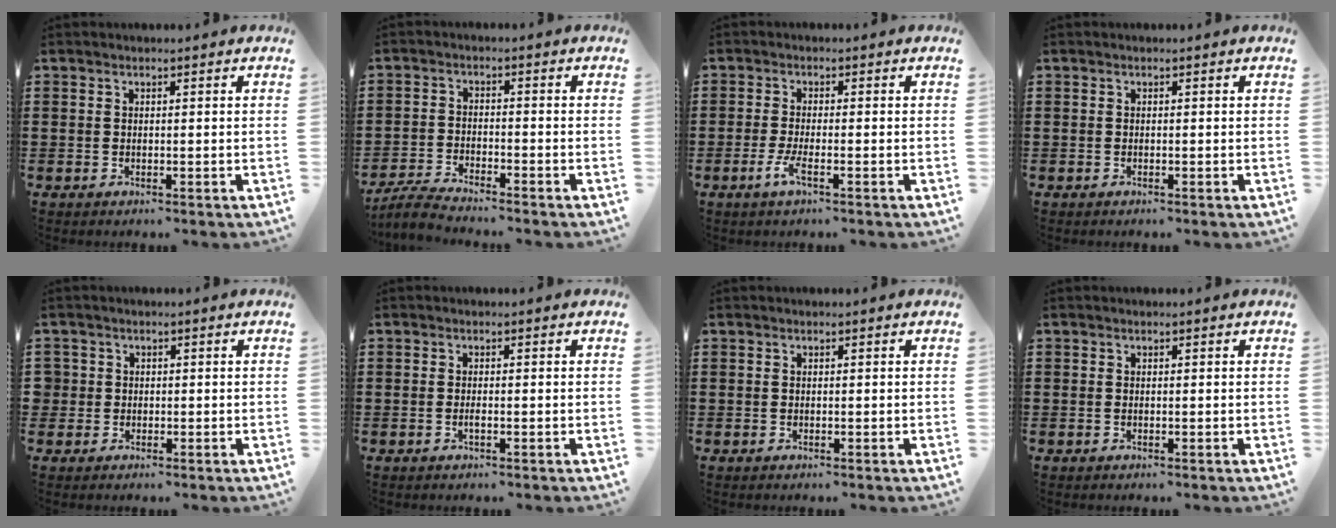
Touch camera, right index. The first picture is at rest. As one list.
[{"total": 3.8, "force": [-3.7, -0.1, 0.9], "torque": [-0.032, -0.006, -0.078]}, {"total": 3.2, "force": [-1.5, 0.5, 2.8], "torque": [-0.068, -0.010, -0.033]}, {"total": 0.0}, {"total": 1.7, "force": [0.1, 1.6, 0.2], "torque": [-0.012, 0.008, 0.000]}, {"total": 0.8, "force": [-0.4, 0.1, 0.7], "torque": [-0.014, -0.004, -0.006]}, {"total": 0.0}, {"total": 0.0}]